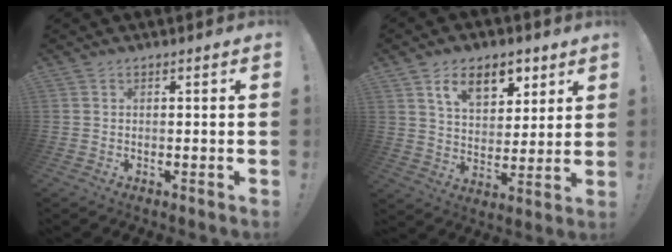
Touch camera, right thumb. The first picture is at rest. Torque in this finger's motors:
{"motor_torque": [0.61, 2.15, 0.16, 0.16, 0.27]}